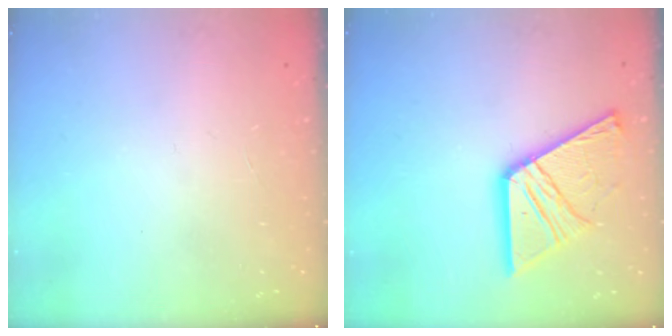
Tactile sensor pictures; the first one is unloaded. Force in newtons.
{"total": 16.7, "press": 16.6, "slide": 1.4}